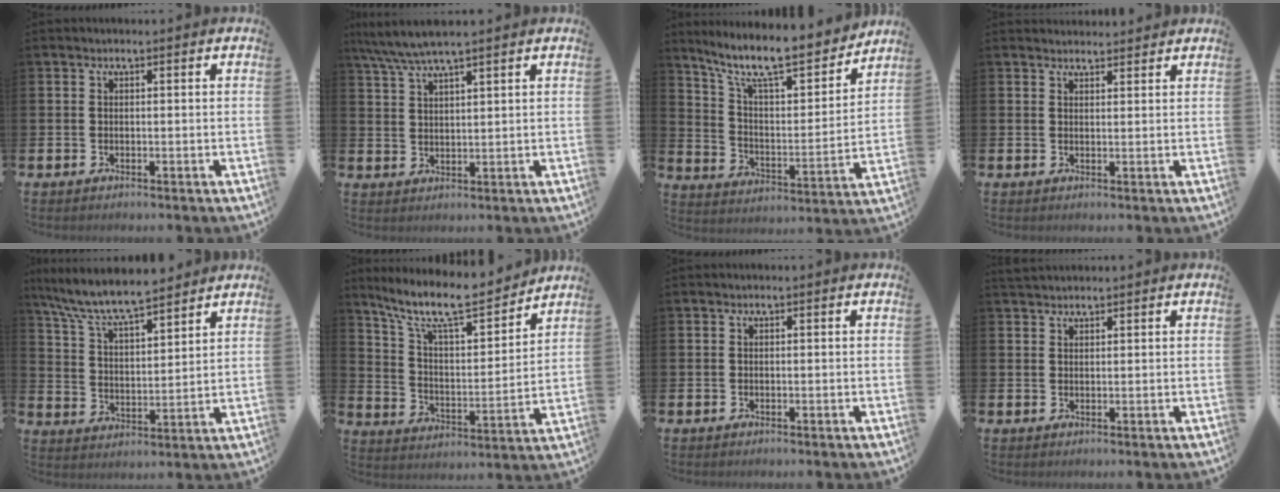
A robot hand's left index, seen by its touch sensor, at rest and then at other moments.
{"total": 4.9, "force": [4.3, 0.1, 2.3], "torque": [-0.062, -0.011, 0.078]}
{"total": 11.6, "force": [10.0, 2.3, 5.5], "torque": [-0.134, -0.065, 0.169]}
{"total": 2.0, "force": [1.9, 0.4, -0.1], "torque": [0.006, -0.010, 0.034]}
{"total": 8.2, "force": [7.6, 1.1, 2.9], "torque": [-0.093, -0.043, 0.136]}
{"total": 10.9, "force": [9.5, 2.0, 5.0], "torque": [-0.130, -0.057, 0.162]}
{"total": 0.0}
{"total": 1.8, "force": [1.8, 0.5, 0.1], "torque": [0.002, -0.002, 0.032]}